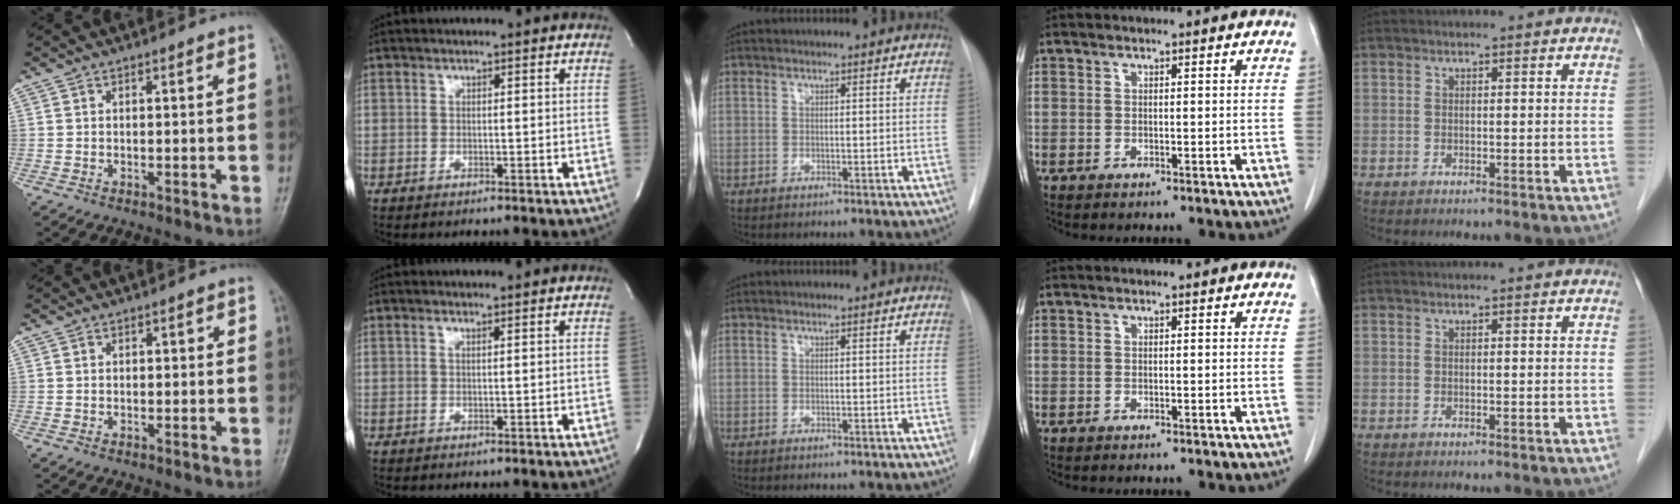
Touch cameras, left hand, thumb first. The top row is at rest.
{"thumb": {"total": 0.7, "force": [0.2, 0.5, 0.4], "torque": [0.003, 0.002, 0.000]}, "index": {"total": 0.6, "force": [0.4, -0.2, 0.4], "torque": [-0.014, -0.003, 0.009]}}